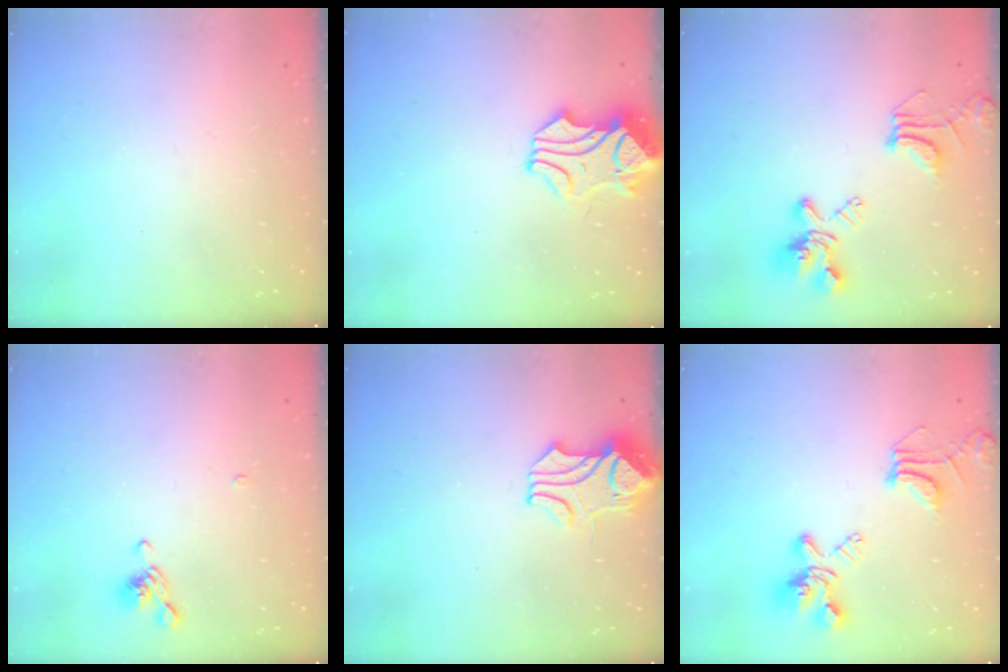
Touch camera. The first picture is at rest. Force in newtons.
{"total": 2.3, "press": 1.7, "slide": 1.4}
{"total": 9.0, "press": 8.9, "slide": 1.8}
{"total": 3.2, "press": 3.1, "slide": 0.7}
{"total": 1.1, "press": 0.6, "slide": 0.9}
{"total": 9.0, "press": 8.9, "slide": 1.8}